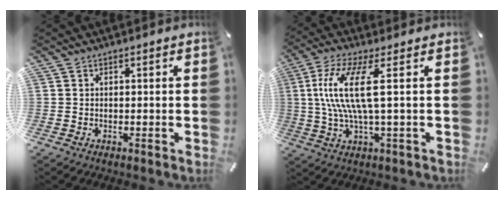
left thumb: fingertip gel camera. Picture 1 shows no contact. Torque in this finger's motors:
{"motor_torque": [-0.01, 1.38, 1.58, -0.36, 0.60]}